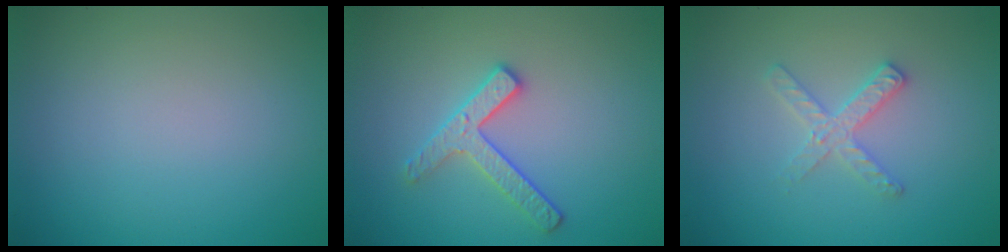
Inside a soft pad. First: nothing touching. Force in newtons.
{"total": 2.6, "press": 2.5, "slide": 0.6}
{"total": 2.2, "press": 2.2, "slide": 0.3}